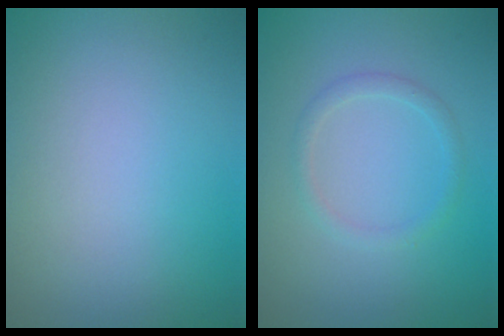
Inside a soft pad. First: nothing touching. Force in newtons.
{"total": 1.3, "press": 1.3, "slide": 0.1}